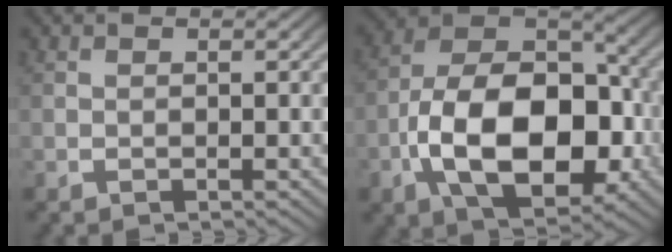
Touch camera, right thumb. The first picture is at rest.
{"total": 15.4, "force": [-2.8, 9.6, 11.7], "torque": [-0.244, -0.045, -0.026]}